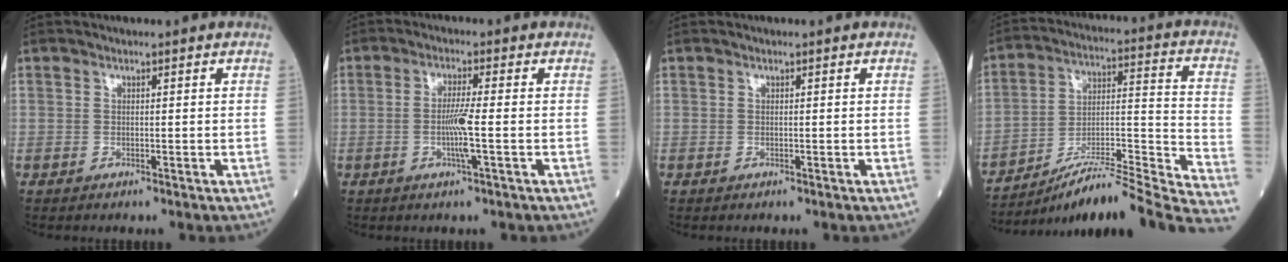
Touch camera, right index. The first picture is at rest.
{"total": 4.6, "force": [-0.9, -0.4, 4.5], "torque": [-0.088, -0.006, -0.020]}
{"total": 0.0}
{"total": 23.6, "force": [-20.8, -0.4, 11.1], "torque": [-0.117, 0.010, -0.317]}